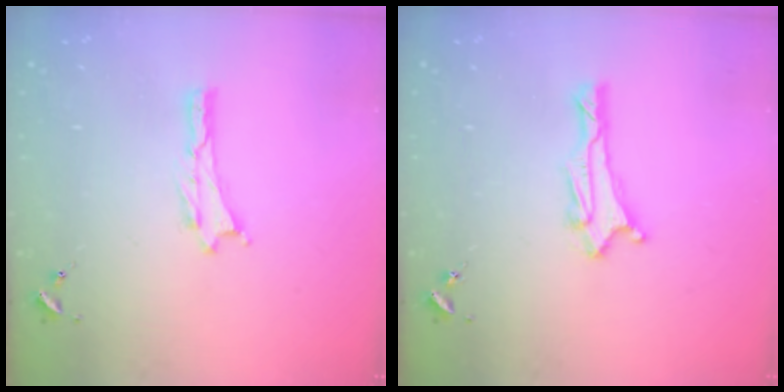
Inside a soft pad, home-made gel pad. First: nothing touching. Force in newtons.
{"total": 2.0, "press": 1.8, "slide": 0.8}